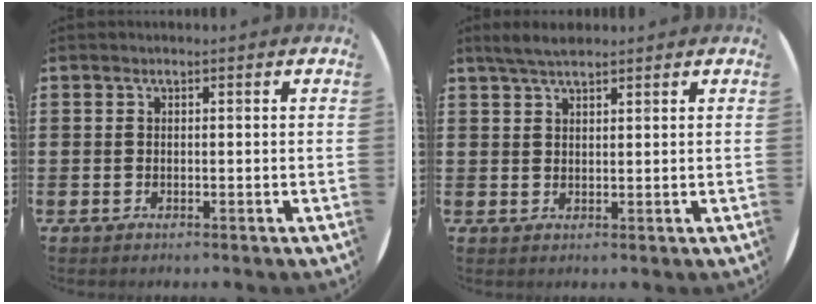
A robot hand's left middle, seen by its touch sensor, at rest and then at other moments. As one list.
[{"total": 3.2, "force": [2.7, 0.7, 1.5], "torque": [-0.034, 0.003, 0.050]}]